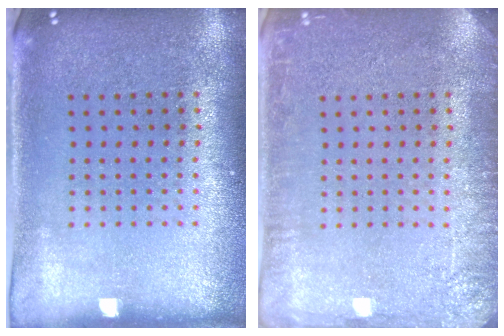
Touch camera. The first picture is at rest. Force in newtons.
{"total": 2.9, "press": 2.9, "slide": 0.4}